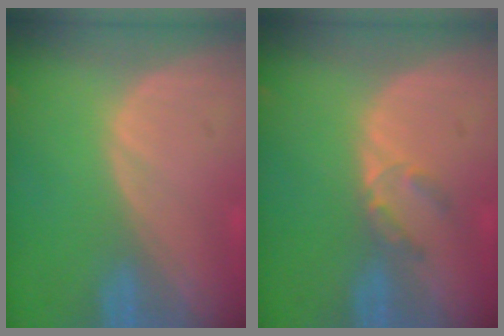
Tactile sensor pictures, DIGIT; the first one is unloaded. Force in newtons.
{"total": 2.5, "press": 2.3, "slide": 1.0}